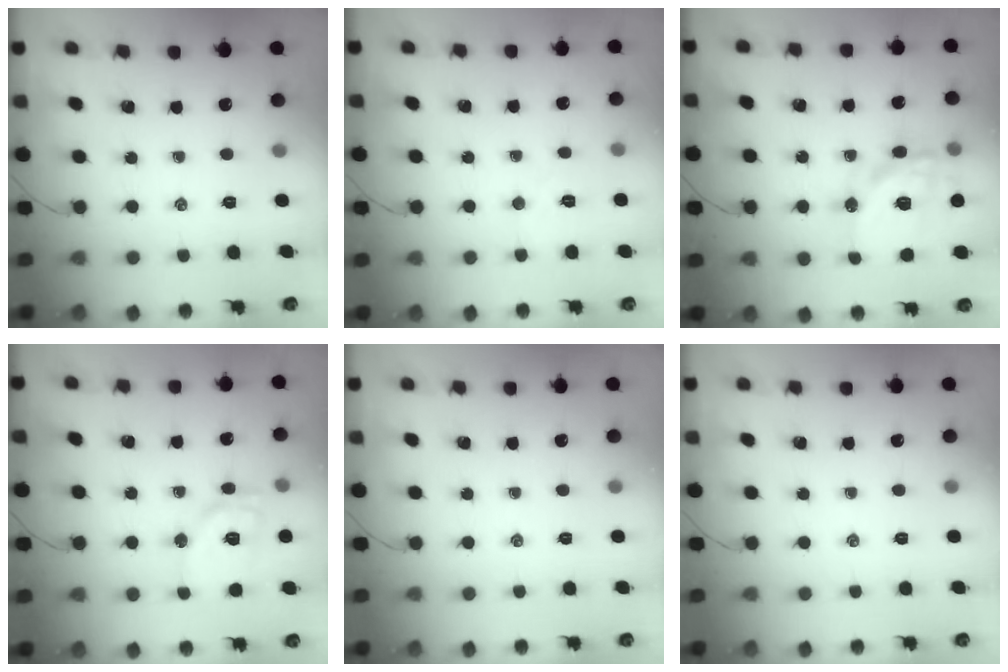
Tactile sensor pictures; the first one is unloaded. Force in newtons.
{"total": 4.6, "press": 4.5, "slide": 0.9}
{"total": 18.3, "press": 17.9, "slide": 3.8}
{"total": 13.2, "press": 13.1, "slide": 1.8}
{"total": 0.0}
{"total": 0.0}